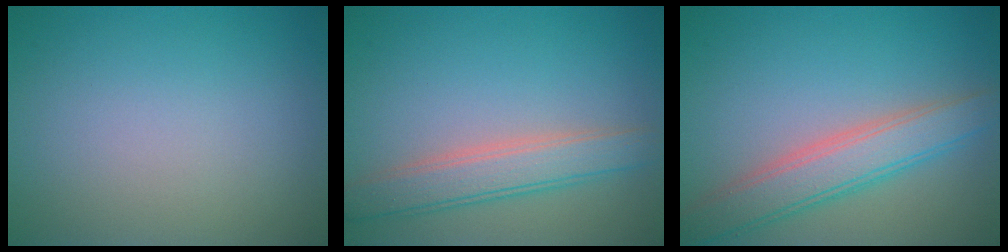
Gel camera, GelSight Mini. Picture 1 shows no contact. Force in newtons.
{"total": 4.0, "press": 4.0, "slide": 0.3}
{"total": 4.9, "press": 4.9, "slide": 0.3}